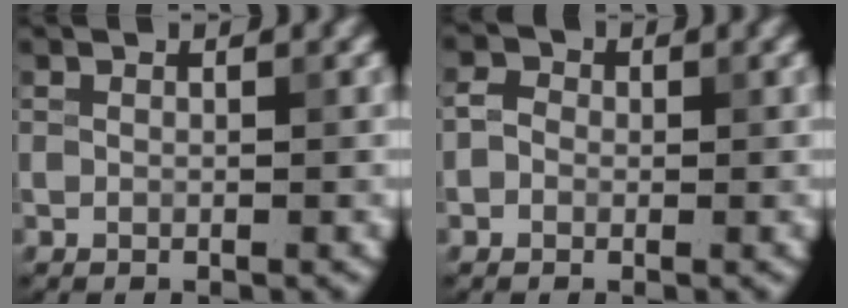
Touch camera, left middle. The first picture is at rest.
{"total": 1.5, "force": [-0.3, 1.4, 0.6], "torque": [-0.009, 0.002, -0.014]}